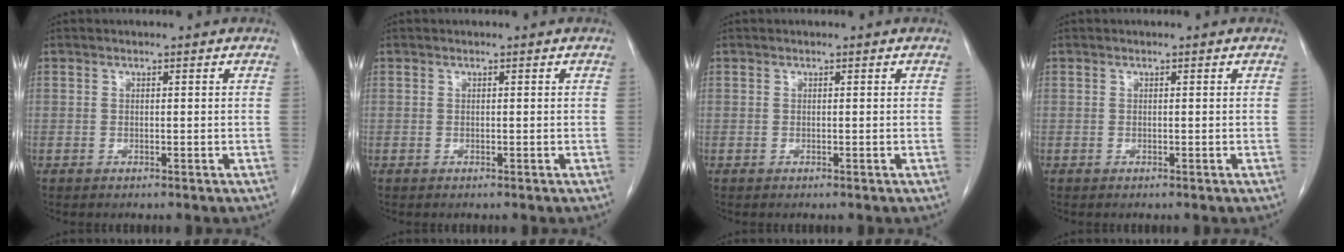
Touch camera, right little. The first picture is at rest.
{"total": 0.0}
{"total": 0.0}
{"total": 0.0}